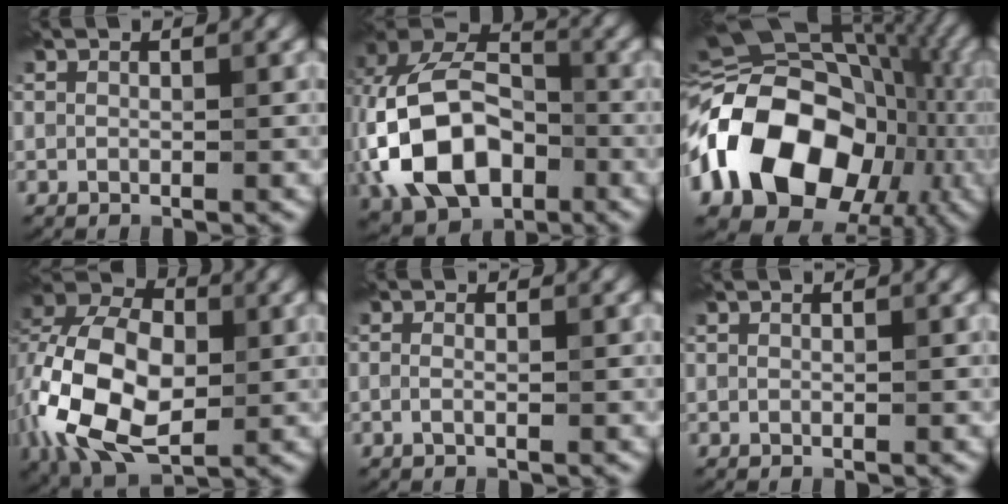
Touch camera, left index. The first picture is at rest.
{"total": 13.1, "force": [-3.6, 8.8, 9.0], "torque": [-0.195, 0.004, -0.080]}
{"total": 17.7, "force": [-3.5, 12.8, 11.7], "torque": [-0.214, -0.001, -0.066]}
{"total": 12.6, "force": [-2.0, 7.9, 9.6], "torque": [-0.207, 0.002, -0.050]}
{"total": 0.8, "force": [-0.4, 0.2, 0.7], "torque": [-0.015, -0.001, -0.010]}
{"total": 0.0}